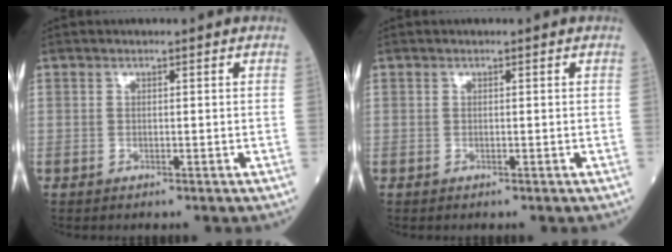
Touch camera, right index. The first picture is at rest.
{"total": 0.0}